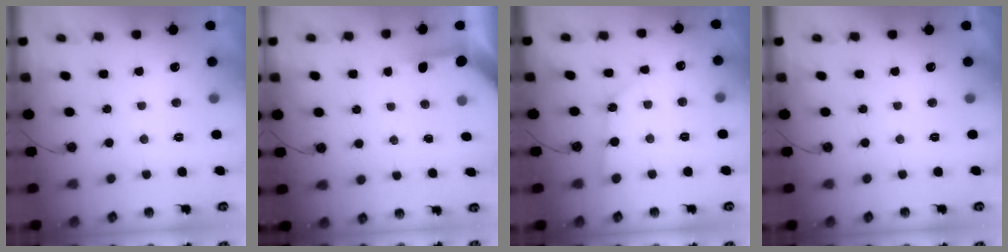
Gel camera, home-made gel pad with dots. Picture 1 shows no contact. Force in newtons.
{"total": 3.9, "press": 3.9, "slide": 0.5}
{"total": 2.6, "press": 2.6, "slide": 0.2}
{"total": 0.0}